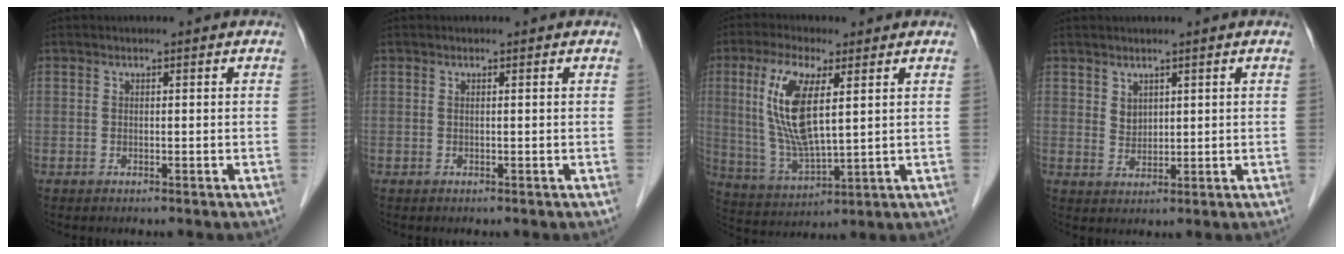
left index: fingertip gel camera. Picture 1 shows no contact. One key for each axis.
{"total": 0.0}
{"total": 11.4, "fx": 3.2, "fy": 2.8, "fz": 10.6, "tx": -0.235, "ty": -0.004, "tz": 0.065}
{"total": 2.3, "fx": 1.4, "fy": 1.7, "fz": 0.8, "tx": -0.018, "ty": -0.001, "tz": 0.032}